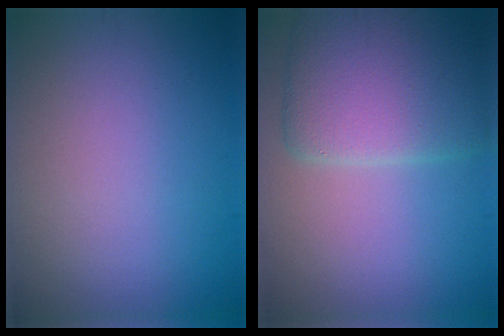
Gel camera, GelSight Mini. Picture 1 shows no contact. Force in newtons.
{"total": 7.8, "press": 7.8, "slide": 0.3}